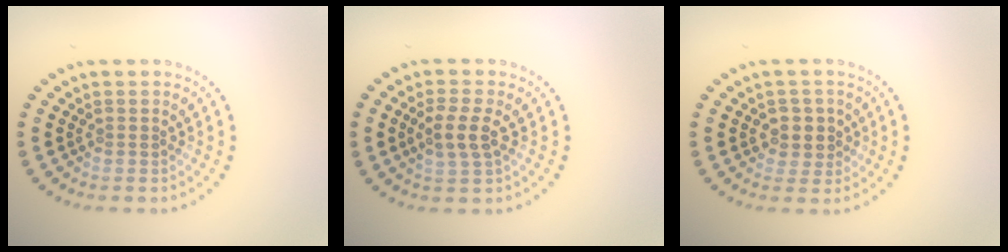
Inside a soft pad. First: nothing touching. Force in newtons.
{"total": 2.7, "press": 2.5, "slide": 0.8}
{"total": 2.4, "press": 2.2, "slide": 1.0}